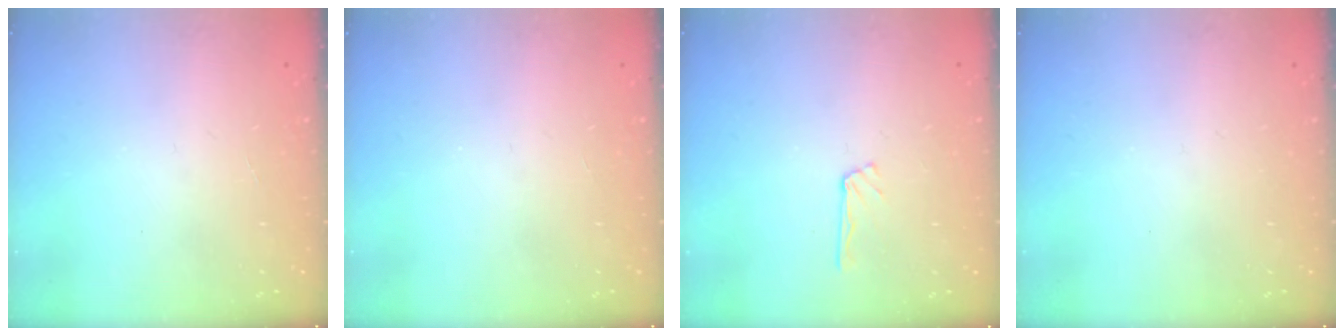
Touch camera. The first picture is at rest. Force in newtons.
{"total": 0.0}
{"total": 4.3, "press": 4.2, "slide": 0.4}
{"total": 0.0}